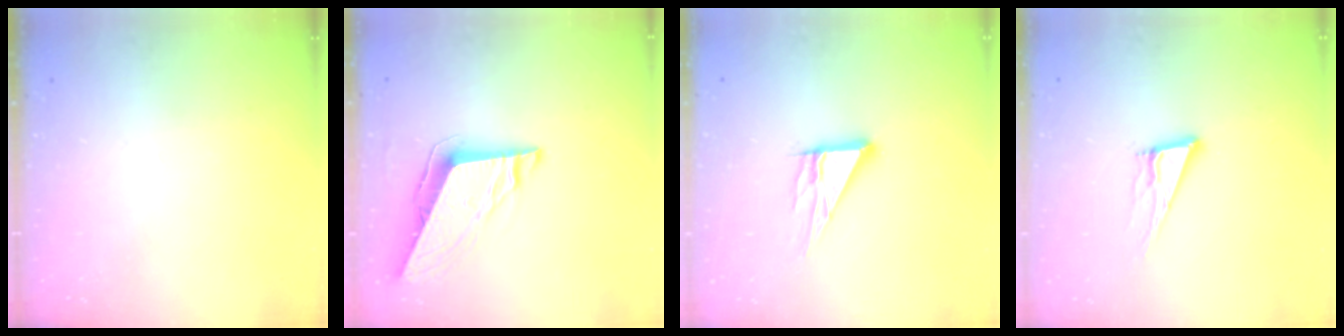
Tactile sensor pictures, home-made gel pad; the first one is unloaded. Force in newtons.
{"total": 8.5, "press": 8.5, "slide": 0.3}
{"total": 9.0, "press": 9.0, "slide": 0.7}
{"total": 10.8, "press": 10.5, "slide": 2.6}